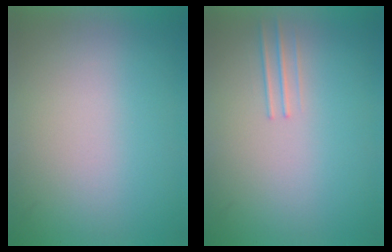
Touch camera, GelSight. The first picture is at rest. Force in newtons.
{"total": 1.2}